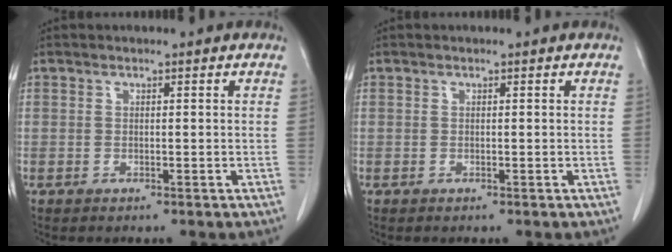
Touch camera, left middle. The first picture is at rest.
{"total": 0.0}